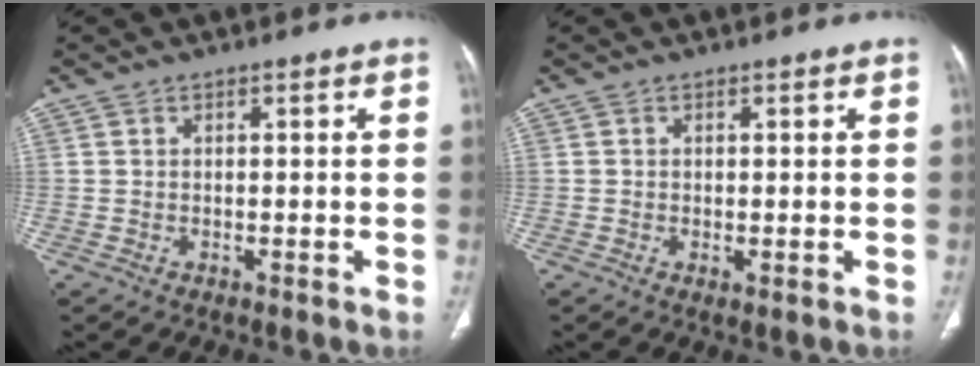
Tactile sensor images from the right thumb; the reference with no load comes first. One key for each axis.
{"total": 0.9, "fx": -0.2, "fy": 0.3, "fz": 0.8, "tx": -0.020, "ty": -0.005, "tz": -0.002}